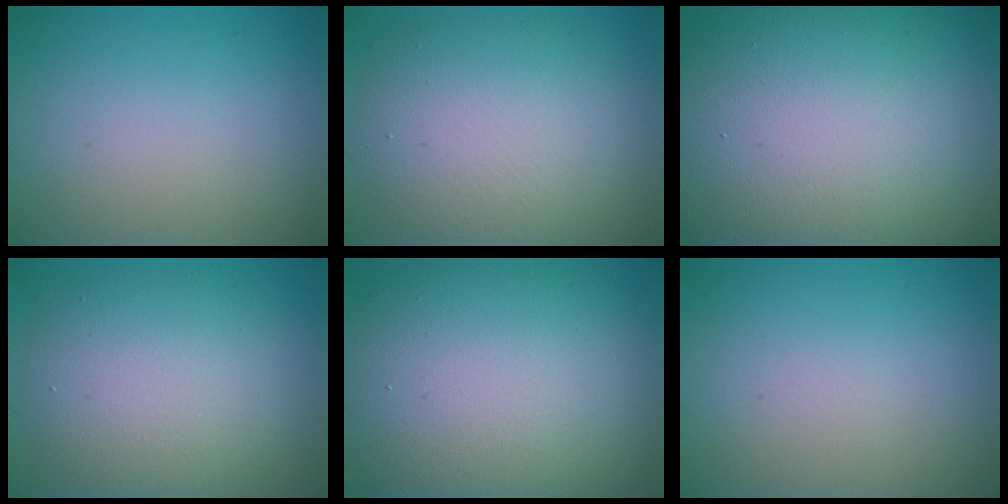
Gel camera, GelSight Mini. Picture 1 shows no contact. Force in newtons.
{"total": 8.8, "press": 8.8, "slide": 0.9}
{"total": 23.6, "press": 23.6, "slide": 1.3}
{"total": 7.8, "press": 7.8, "slide": 0.3}
{"total": 13.7, "press": 13.7, "slide": 1.0}
{"total": 0.0}